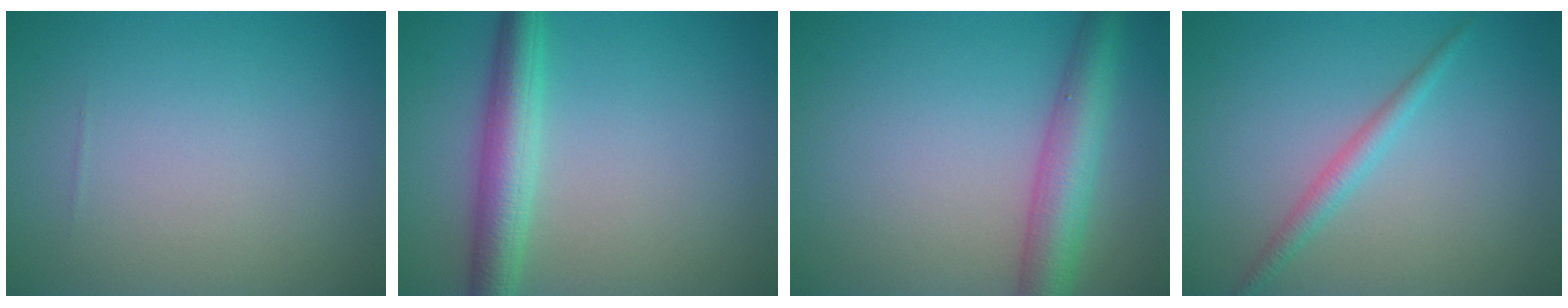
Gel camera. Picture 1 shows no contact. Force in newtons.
{"total": 4.5, "press": 4.5, "slide": 0.1}
{"total": 5.2, "press": 5.2, "slide": 0.1}
{"total": 1.8, "press": 1.8, "slide": 0.1}